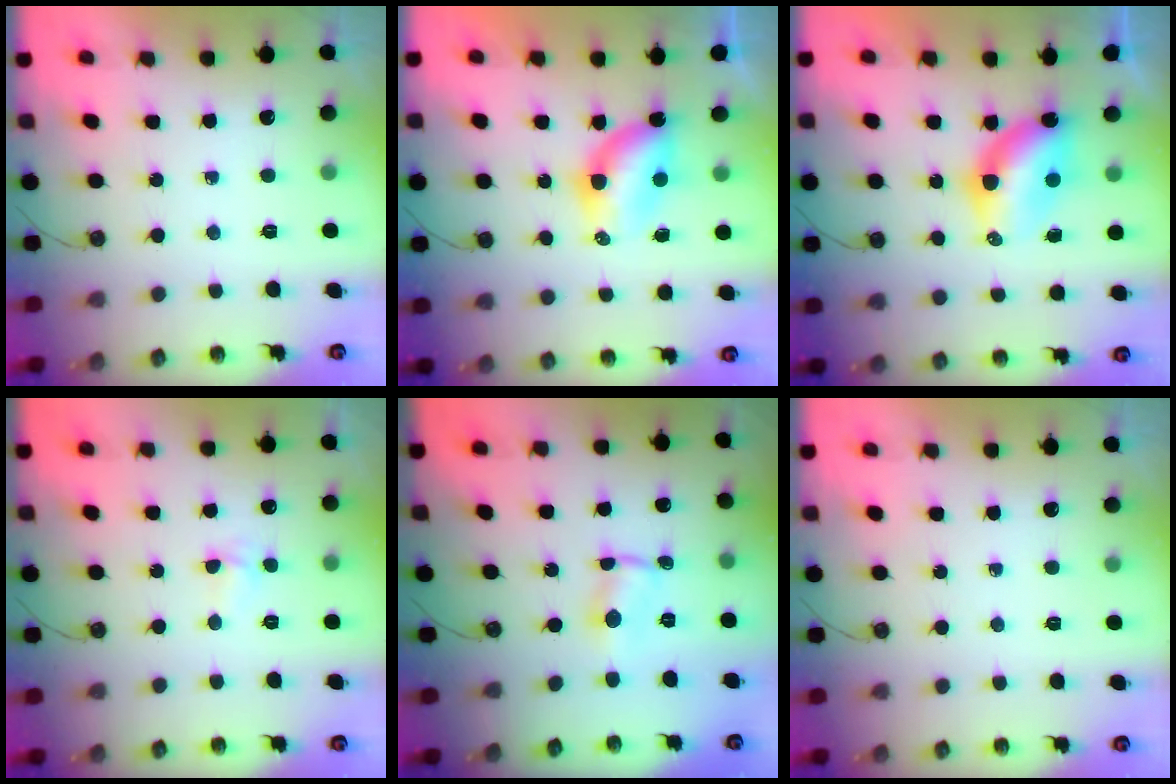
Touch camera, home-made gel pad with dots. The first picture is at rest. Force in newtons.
{"total": 5.9, "press": 5.9, "slide": 0.4}
{"total": 10.6, "press": 9.9, "slide": 3.9}
{"total": 2.9, "press": 2.9, "slide": 0.4}
{"total": 1.0, "press": 0.6, "slide": 0.8}
{"total": 0.0}